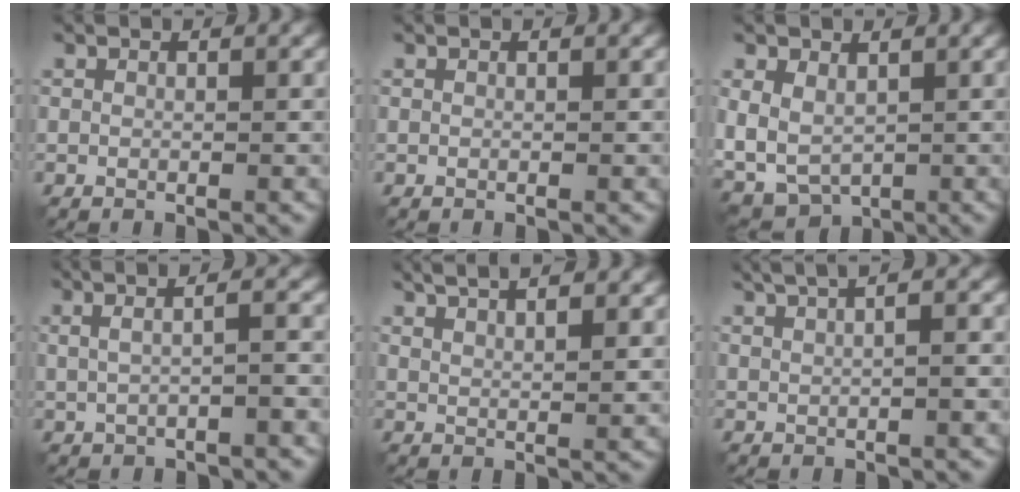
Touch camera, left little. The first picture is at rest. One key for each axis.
{"total": 0.0}
{"total": 5.3, "fx": 0.8, "fy": 3.7, "fz": 3.7, "tx": -0.083, "ty": -0.009, "tz": 0.014}
{"total": 5.1, "fx": 1.2, "fy": 2.2, "fz": 4.5, "tx": -0.064, "ty": 0.024, "tz": 0.004}
{"total": 6.1, "fx": 4.0, "fy": 2.0, "fz": 4.1, "tx": -0.044, "ty": 0.022, "tz": 0.040}
{"total": 6.7, "fx": 2.6, "fy": 2.9, "fz": 5.4, "tx": -0.067, "ty": 0.034, "tz": 0.029}